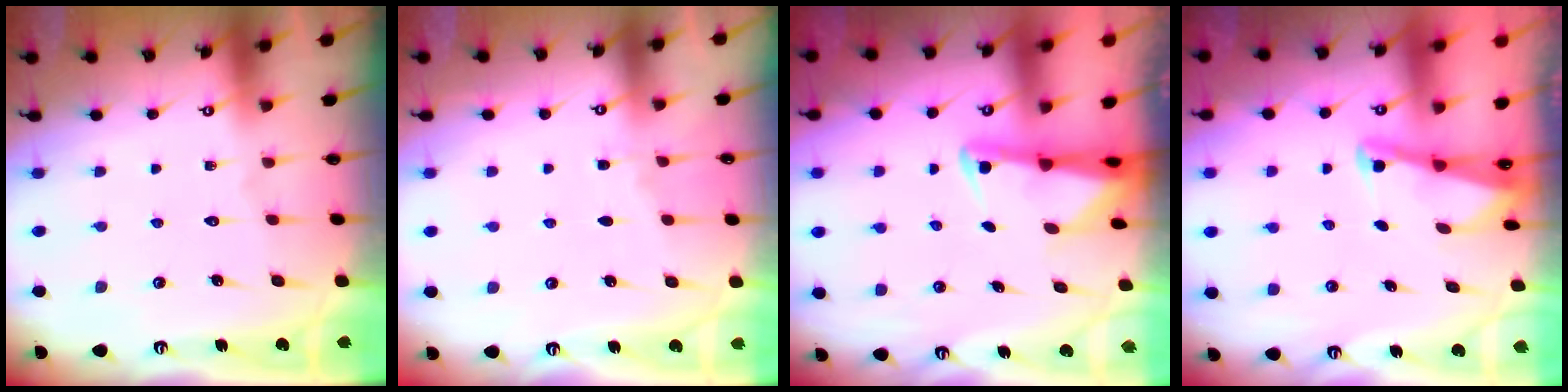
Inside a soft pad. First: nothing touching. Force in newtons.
{"total": 1.6, "press": 1.6, "slide": 0.3}
{"total": 2.3, "press": 2.2, "slide": 0.6}
{"total": 2.2, "press": 2.2, "slide": 0.3}